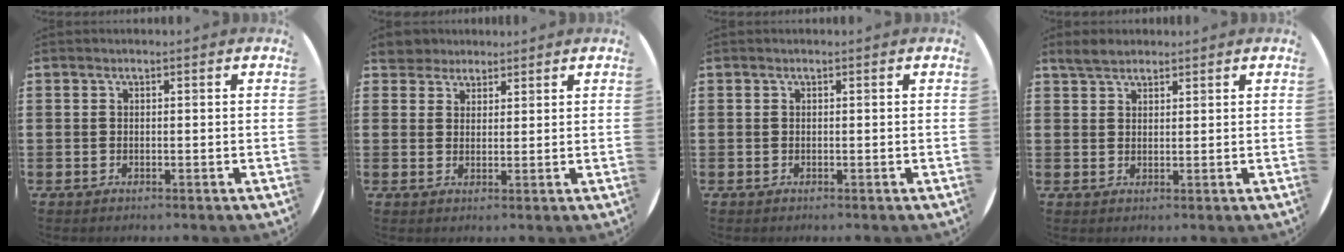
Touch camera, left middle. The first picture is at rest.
{"total": 3.6, "force": [3.3, 1.6, 0.1], "torque": [-0.007, -0.002, 0.062]}
{"total": 0.0}
{"total": 2.8, "force": [2.5, 1.0, 0.8], "torque": [-0.011, 0.002, 0.046]}